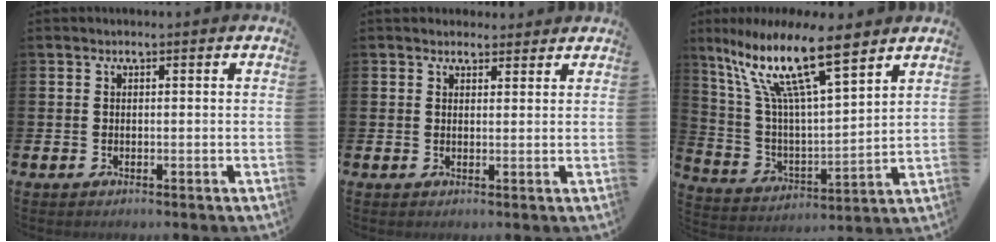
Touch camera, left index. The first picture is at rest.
{"total": 2.2, "force": [2.0, 0.9, -0.1], "torque": [0.011, -0.006, 0.036]}
{"total": 14.6, "force": [10.0, 3.7, 9.9], "torque": [-0.210, -0.048, 0.168]}